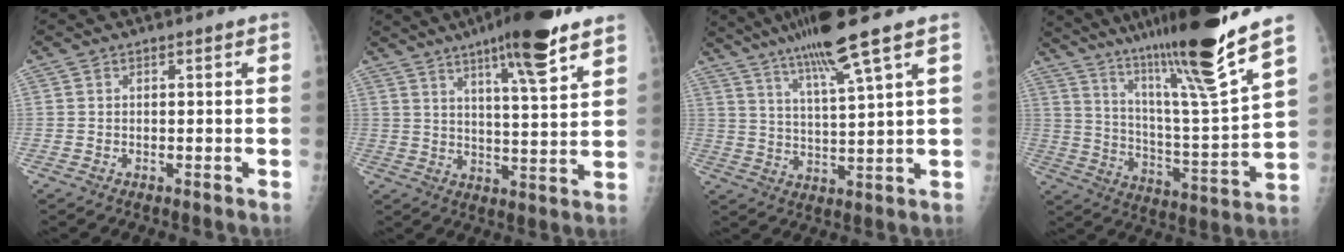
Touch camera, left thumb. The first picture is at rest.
{"total": 14.2, "force": [9.1, 2.4, 10.7], "torque": [-0.149, -0.045, 0.137]}
{"total": 12.3, "force": [8.0, 0.1, 9.4], "torque": [-0.172, -0.029, 0.142]}
{"total": 24.2, "force": [17.7, 0.6, 16.5], "torque": [-0.258, -0.088, 0.293]}